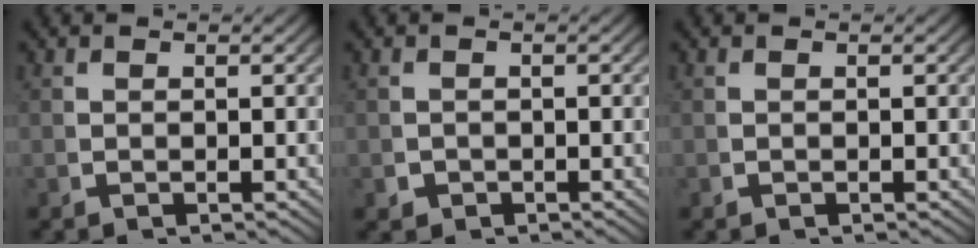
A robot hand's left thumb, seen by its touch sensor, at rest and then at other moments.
{"total": 1.4, "force": [-0.6, 1.2, 0.3], "torque": [-0.008, -0.009, -0.006]}
{"total": 0.0}